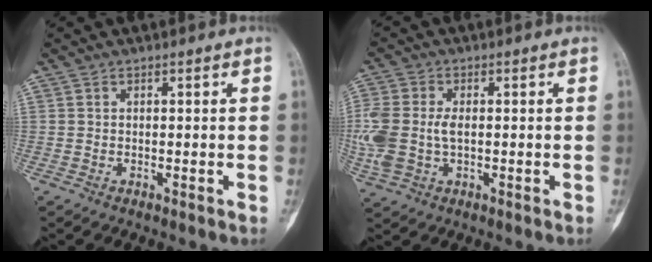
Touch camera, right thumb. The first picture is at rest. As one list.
[{"total": 11.9, "force": [-0.4, 7.9, 8.9], "torque": [-0.245, 0.003, -0.002]}]